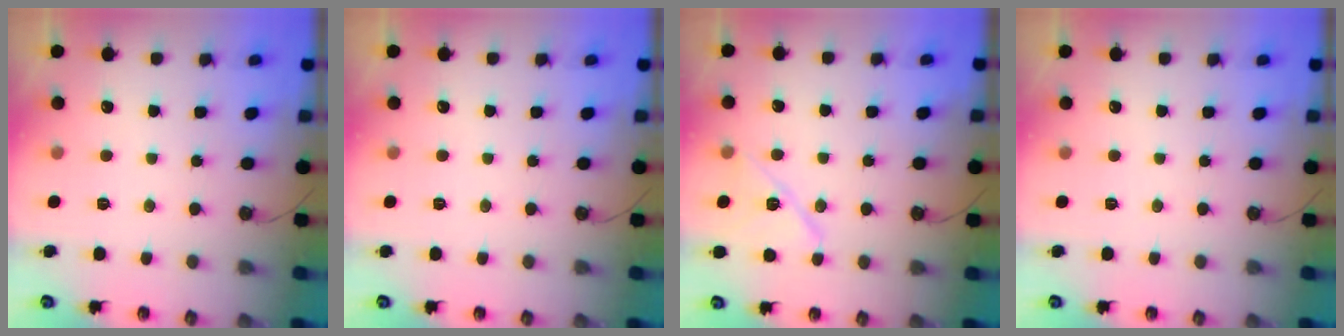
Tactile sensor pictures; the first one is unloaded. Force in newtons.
{"total": 0.0}
{"total": 12.0, "press": 11.9, "slide": 0.9}
{"total": 0.0}